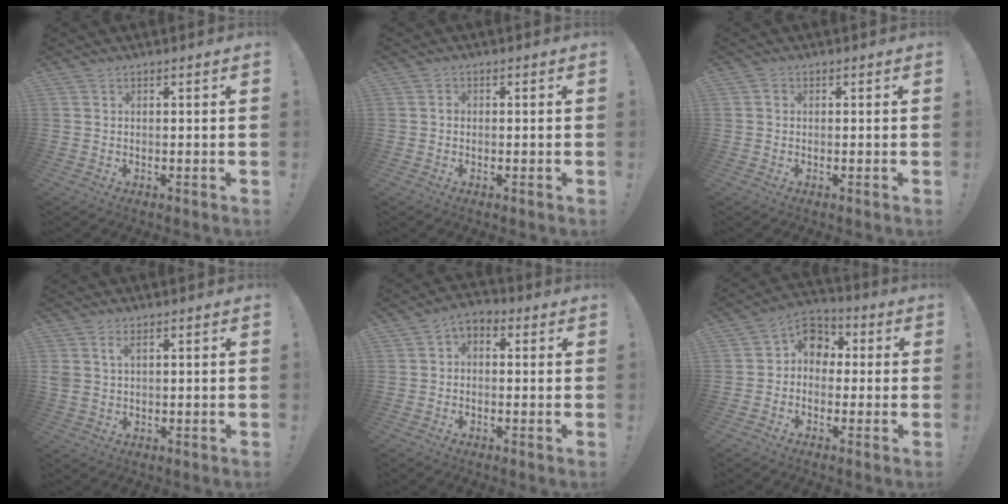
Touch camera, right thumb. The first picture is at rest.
{"total": 1.0, "force": [-0.3, 0.8, 0.5], "torque": [-0.008, 0.006, -0.007]}
{"total": 1.0, "force": [-0.1, 0.9, 0.5], "torque": [-0.009, 0.004, -0.001]}
{"total": 3.2, "force": [1.3, 1.6, 2.5], "torque": [-0.046, -0.001, 0.025]}
{"total": 3.6, "force": [-0.9, 2.5, 2.4], "torque": [-0.035, 0.010, -0.014]}
{"total": 7.5, "force": [0.3, 6.6, 3.6], "torque": [-0.063, 0.017, 0.014]}